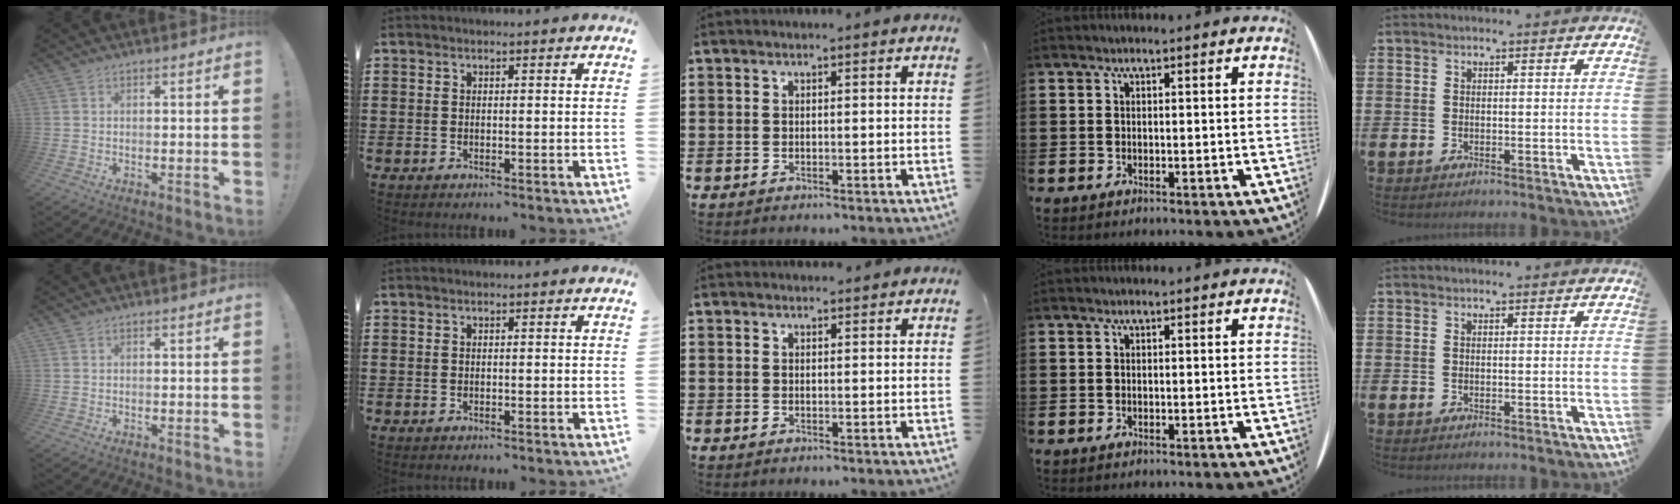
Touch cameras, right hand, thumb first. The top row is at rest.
{"middle": {"total": 0.8, "force": [0.8, 0.2, 0.0], "torque": [0.006, -0.002, 0.013]}}